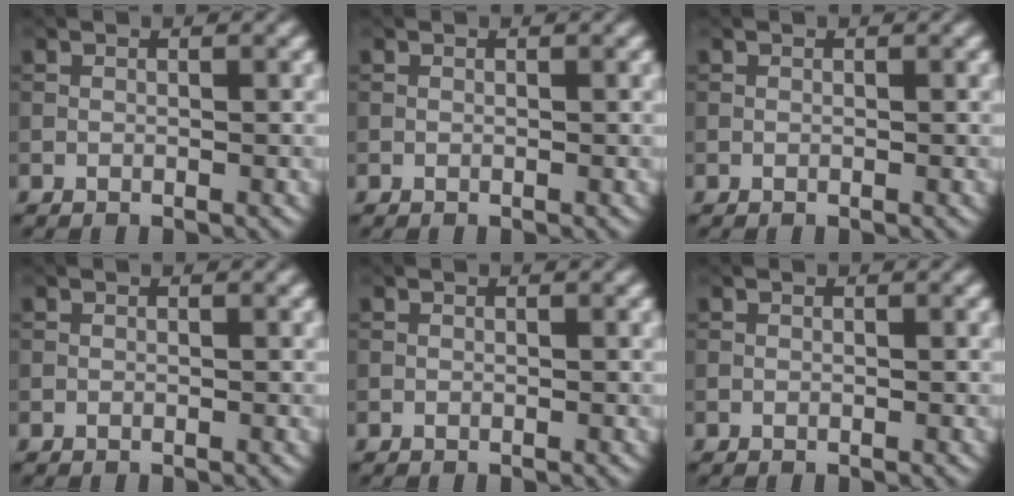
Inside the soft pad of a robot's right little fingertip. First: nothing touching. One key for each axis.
{"total": 0.0}
{"total": 0.0}
{"total": 0.0}
{"total": 0.0}
{"total": 0.0}